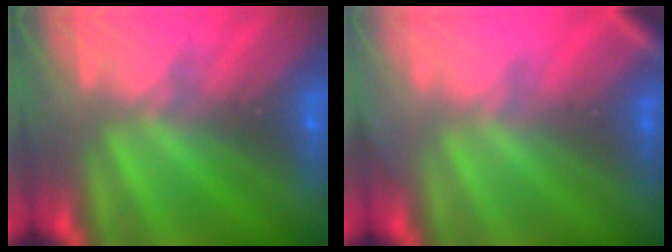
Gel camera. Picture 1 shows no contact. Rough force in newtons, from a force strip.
{"total": 2.7}